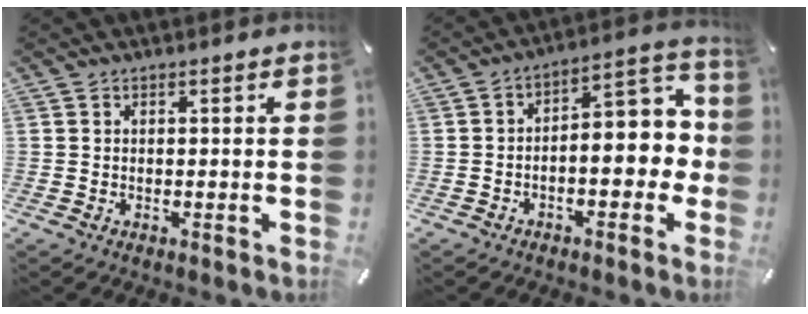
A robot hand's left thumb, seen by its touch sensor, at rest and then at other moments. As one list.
[{"total": 9.4, "force": [-1.8, 5.0, 7.7], "torque": [-0.088, -0.010, -0.034]}]